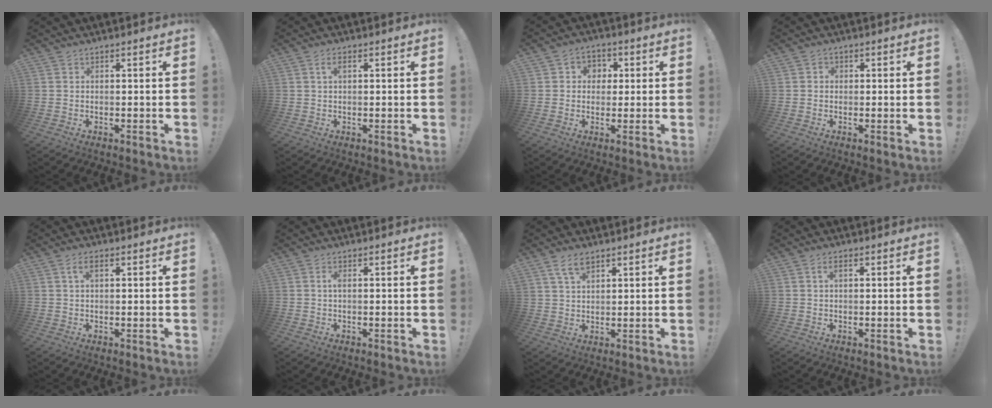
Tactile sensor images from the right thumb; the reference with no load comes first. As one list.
[{"total": 2.0, "force": [0.6, 0.7, 1.8], "torque": [-0.028, 0.003, 0.007]}, {"total": 5.3, "force": [0.2, 5.1, 1.3], "torque": [-0.011, 0.007, 0.004]}, {"total": 1.5, "force": [-0.3, 1.2, 0.8], "torque": [-0.016, 0.006, -0.005]}, {"total": 2.8, "force": [1.0, 1.2, 2.4], "torque": [-0.040, 0.004, 0.015]}, {"total": 1.5, "force": [0.1, 0.4, 1.4], "torque": [-0.028, 0.003, 0.000]}, {"total": 5.2, "force": [3.3, 2.4, 3.2], "torque": [-0.054, -0.012, 0.061]}, {"total": 1.7, "force": [0.5, 0.6, 1.5], "torque": [-0.023, 0.003, 0.005]}]